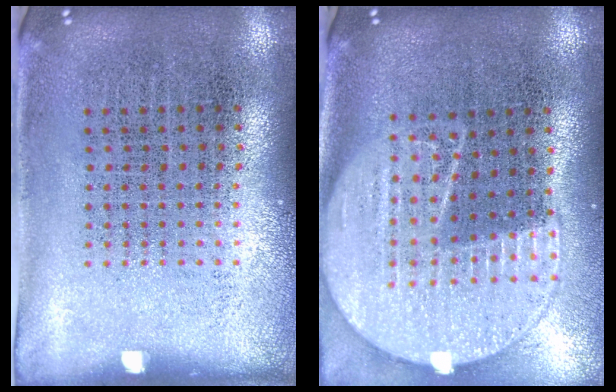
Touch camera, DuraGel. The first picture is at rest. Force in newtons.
{"total": 2.1, "press": 1.9, "slide": 1.0}